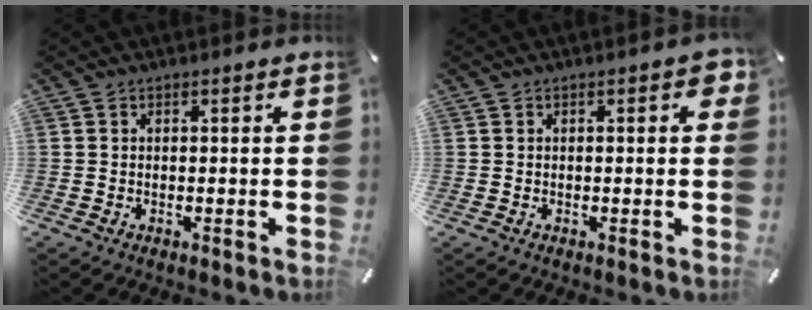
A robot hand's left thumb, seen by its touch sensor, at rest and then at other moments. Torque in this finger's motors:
{"motor_torque": [0.72, 0.98, 0.24, -0.34, 0.09]}